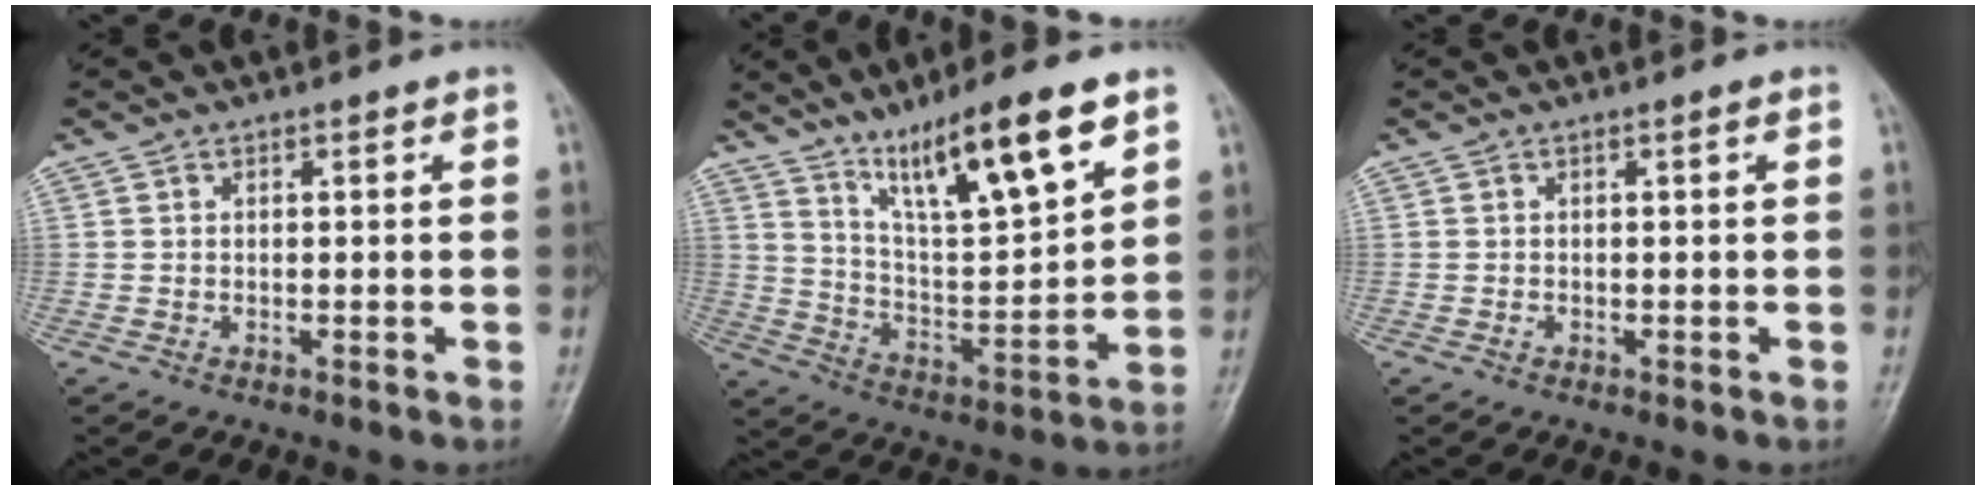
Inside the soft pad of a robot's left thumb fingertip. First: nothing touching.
{"total": 16.6, "force": [10.4, 3.0, 12.6], "torque": [-0.200, -0.051, 0.192]}
{"total": 0.6, "force": [-0.1, 0.3, 0.5], "torque": [-0.007, 0.004, 0.000]}